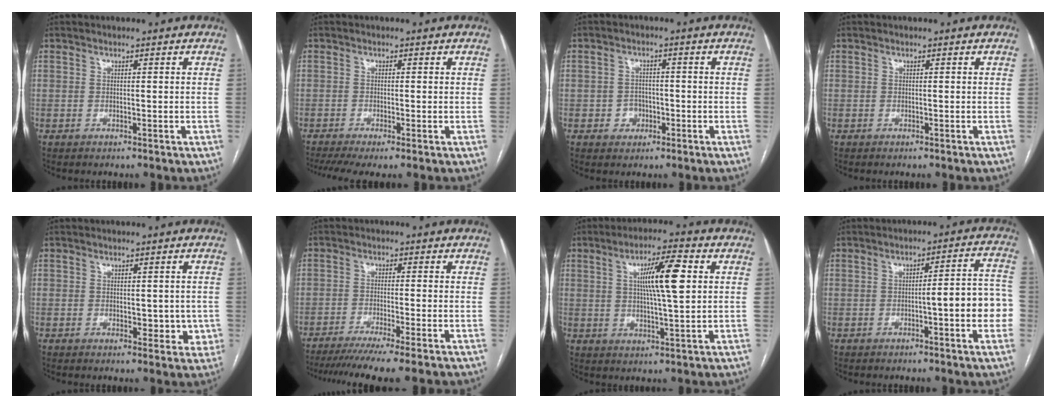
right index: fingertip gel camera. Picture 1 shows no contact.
{"total": 5.0, "force": [-3.3, 0.8, 3.7], "torque": [-0.062, -0.009, -0.058]}
{"total": 3.0, "force": [-1.0, 2.7, 0.9], "torque": [-0.006, 0.009, -0.012]}
{"total": 0.0}
{"total": 4.0, "force": [-0.3, 2.5, 3.1], "torque": [-0.027, 0.005, 0.003]}
{"total": 9.7, "force": [-7.8, -1.2, 5.6], "torque": [-0.071, -0.024, -0.120]}
{"total": 9.6, "force": [2.3, 0.8, 9.3], "torque": [-0.158, 0.007, 0.038]}
{"total": 9.2, "force": [-2.0, 1.4, 8.8], "torque": [-0.100, 0.028, -0.027]}